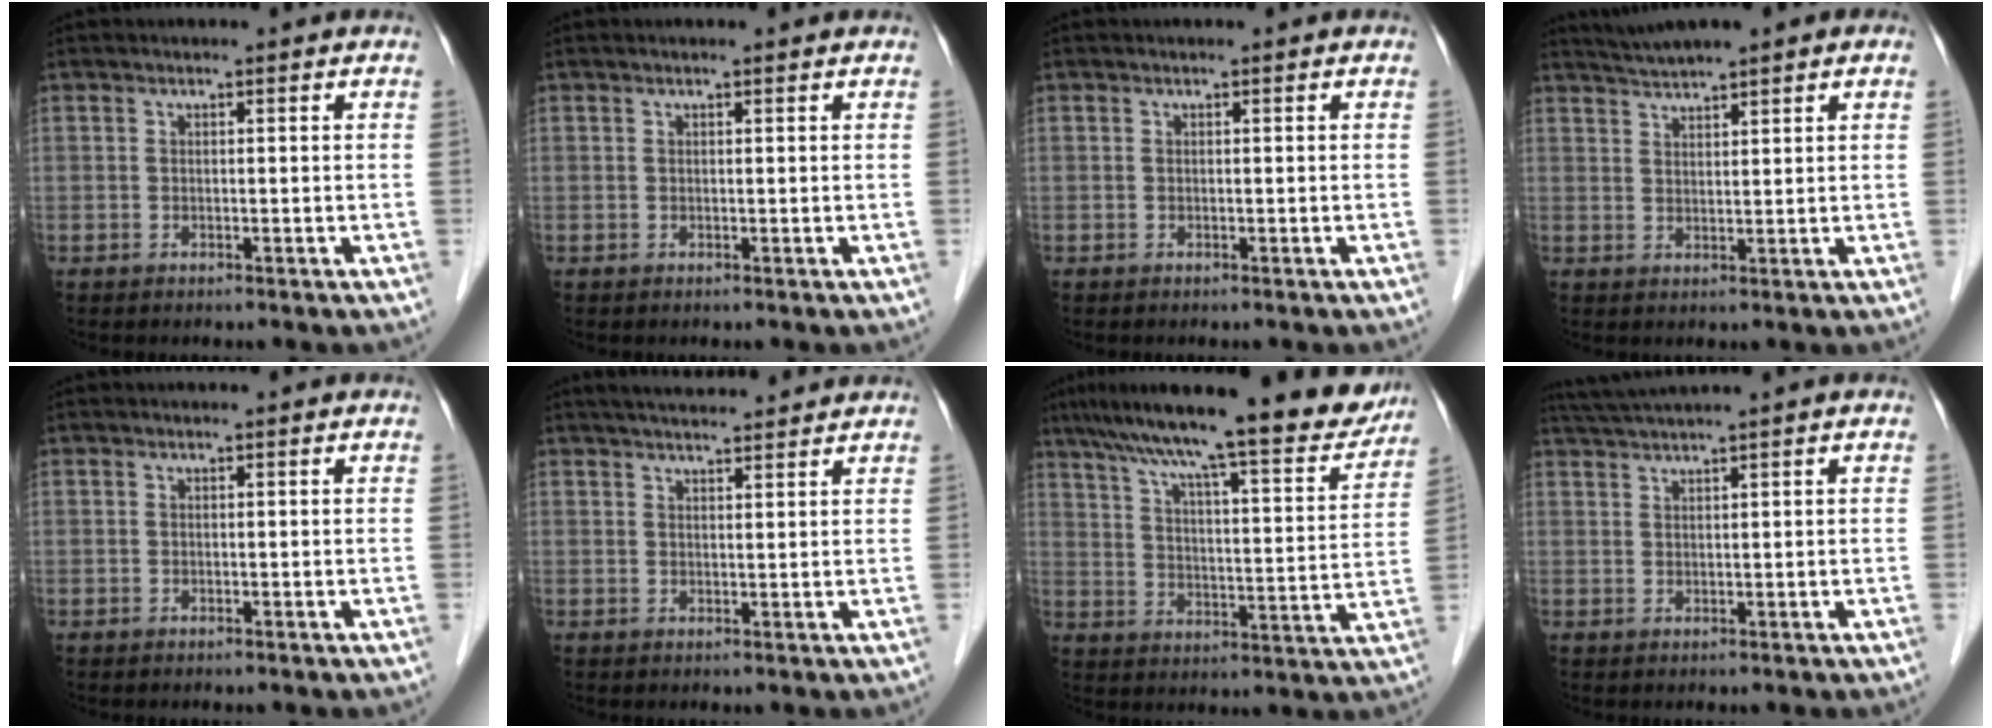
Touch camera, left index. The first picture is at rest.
{"total": 1.1, "force": [1.0, 0.0, 0.5], "torque": [-0.012, 0.009, 0.015]}
{"total": 0.0}
{"total": 5.3, "force": [4.5, 0.3, 2.9], "torque": [-0.055, 0.033, 0.079]}
{"total": 0.0}
{"total": 7.9, "force": [7.3, 0.9, 3.0], "torque": [-0.047, 0.030, 0.102]}
{"total": 21.4, "force": [18.0, 2.3, 11.3], "torque": [-0.178, -0.002, 0.253]}
{"total": 3.7, "force": [3.0, -1.3, 1.5], "torque": [-0.035, 0.014, 0.065]}